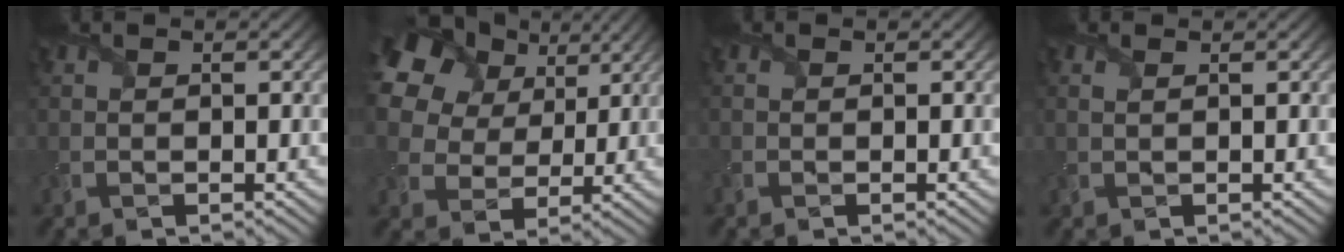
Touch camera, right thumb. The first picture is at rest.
{"total": 20.3, "force": [10.1, 14.3, 10.3], "torque": [-0.290, 0.069, 0.199]}
{"total": 0.5, "force": [-0.3, 0.3, 0.3], "torque": [-0.005, -0.001, -0.004]}
{"total": 0.6, "force": [0.3, 0.1, 0.6], "torque": [-0.011, 0.000, 0.008]}